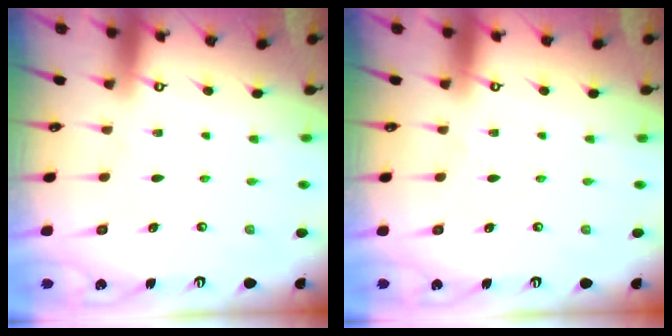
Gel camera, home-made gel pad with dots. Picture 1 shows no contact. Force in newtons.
{"total": 0.0}